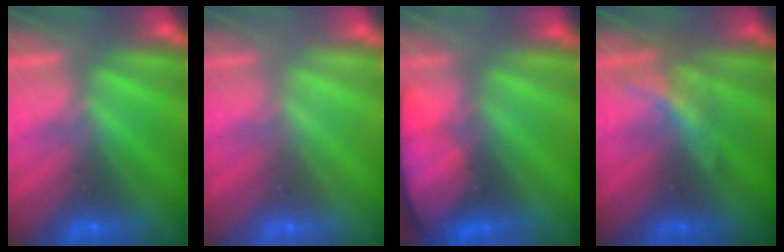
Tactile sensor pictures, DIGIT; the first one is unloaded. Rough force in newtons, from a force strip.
{"total": 3.1}
{"total": 8.6}
{"total": 2.1}